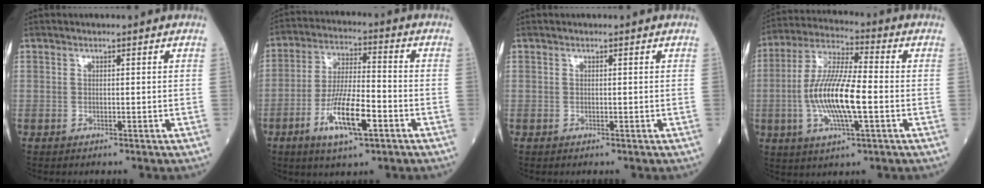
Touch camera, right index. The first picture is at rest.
{"total": 10.8, "force": [-4.6, 2.2, 9.5], "torque": [-0.185, -0.006, -0.081]}
{"total": 0.0}
{"total": 13.4, "force": [-2.3, 2.6, 12.9], "torque": [-0.262, -0.001, -0.042]}